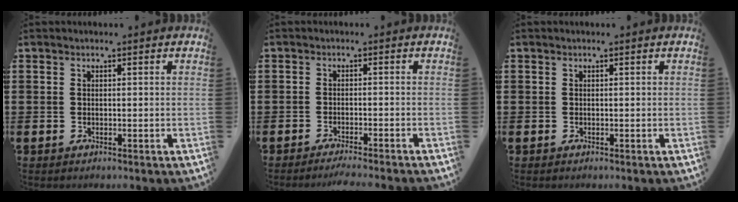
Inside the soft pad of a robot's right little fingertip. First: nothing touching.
{"total": 1.6, "force": [-1.5, -0.2, 0.6], "torque": [-0.007, 0.001, -0.029]}
{"total": 0.0}